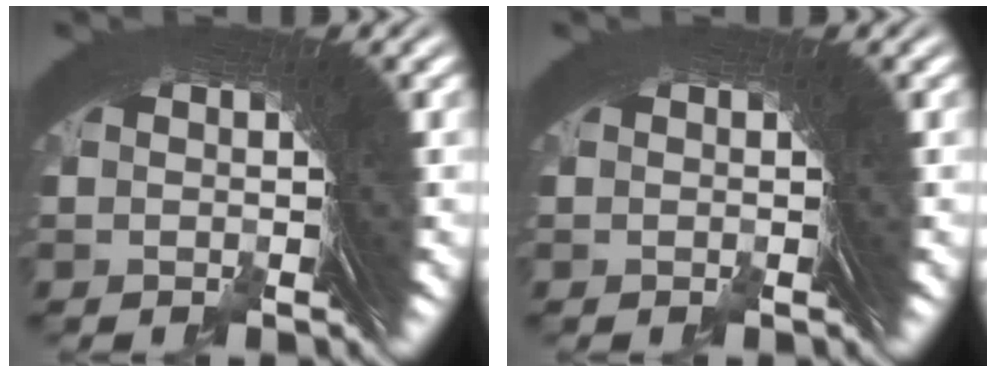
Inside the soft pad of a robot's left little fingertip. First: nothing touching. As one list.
[{"total": 0.0}]